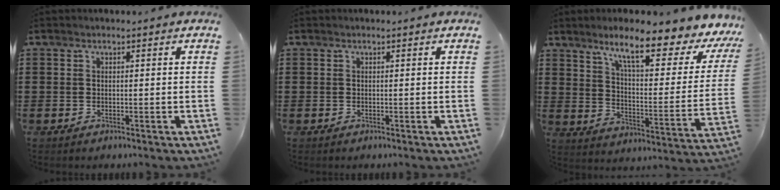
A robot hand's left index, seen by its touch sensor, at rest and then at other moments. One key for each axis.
{"total": 0.0}
{"total": 10.9, "fx": 7.8, "fy": 1.0, "fz": 7.5, "tx": -0.141, "ty": -0.050, "tz": 0.120}